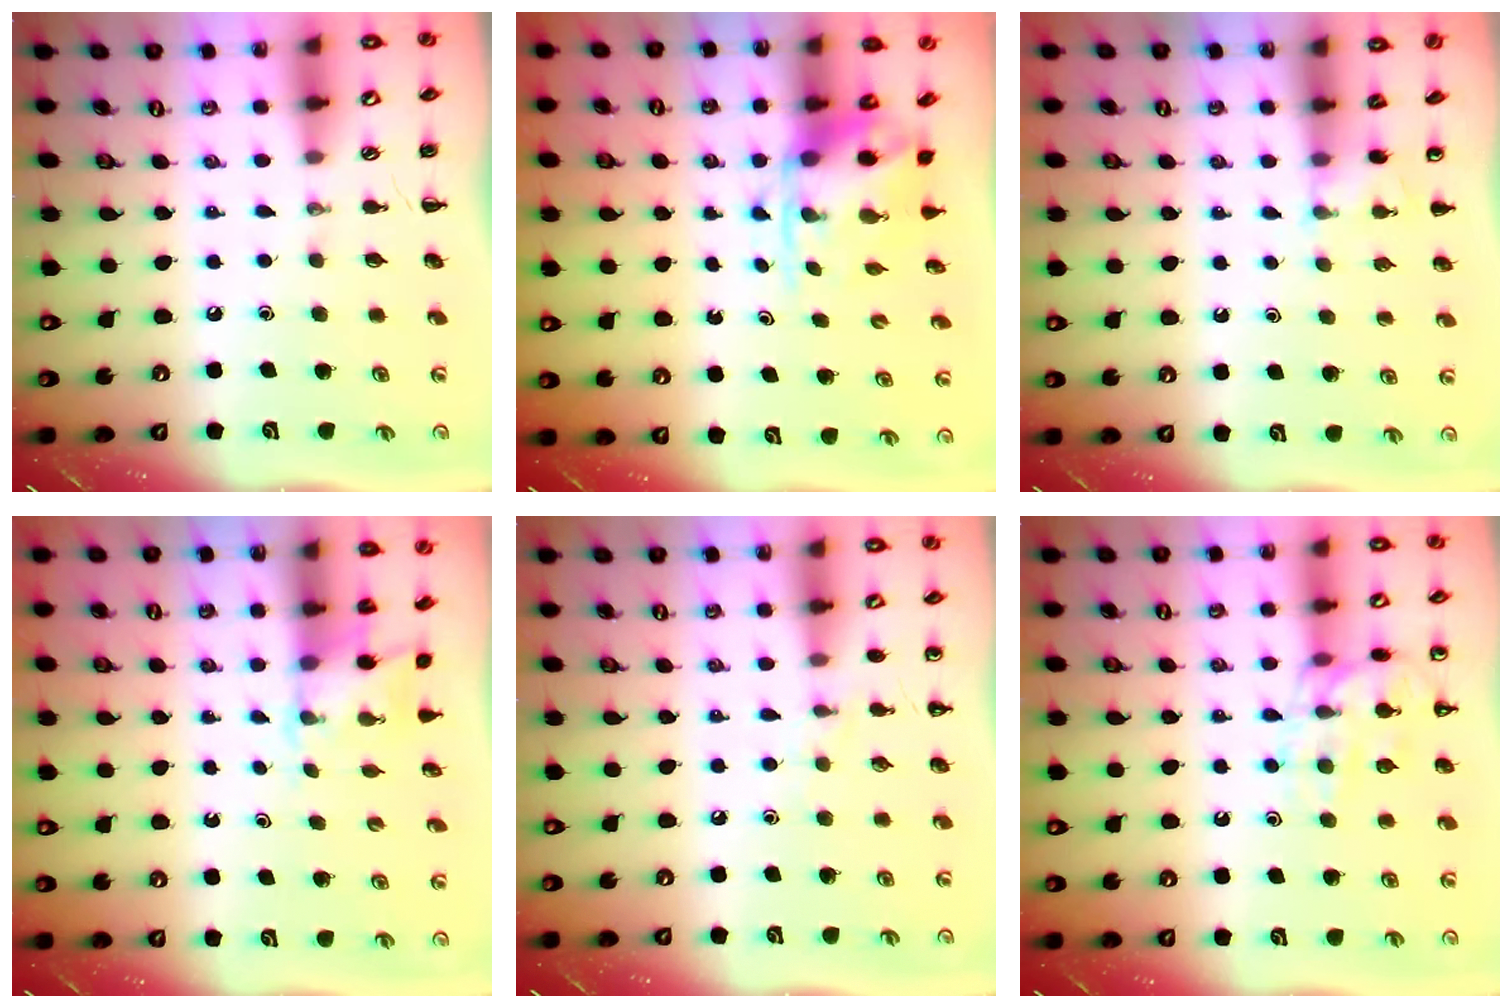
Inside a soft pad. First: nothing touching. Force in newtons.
{"total": 3.9, "press": 3.8, "slide": 0.9}
{"total": 4.2, "press": 4.1, "slide": 1.1}
{"total": 2.6, "press": 2.5, "slide": 0.6}
{"total": 5.0, "press": 4.7, "slide": 1.8}
{"total": 13.4, "press": 13.4, "slide": 1.3}